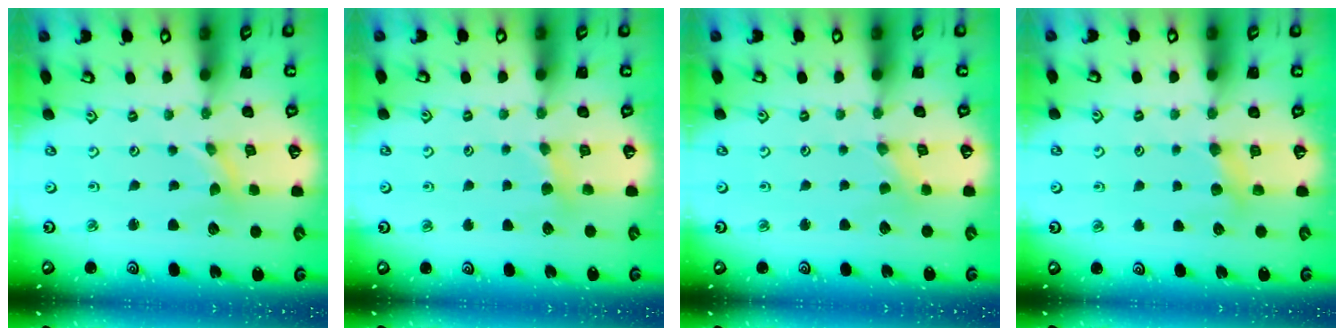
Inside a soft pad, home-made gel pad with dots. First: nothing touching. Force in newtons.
{"total": 5.5, "press": 5.5, "slide": 0.6}
{"total": 0.0}
{"total": 5.1, "press": 5.0, "slide": 0.7}